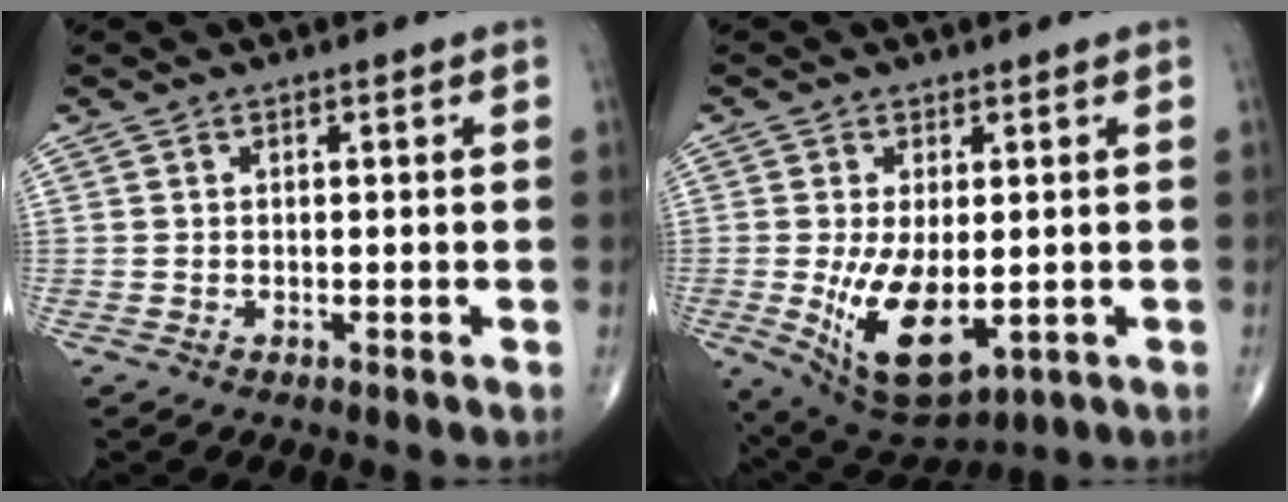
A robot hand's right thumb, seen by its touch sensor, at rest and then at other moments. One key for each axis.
{"total": 12.3, "fx": -2.1, "fy": 6.1, "fz": 10.5, "tx": -0.175, "ty": -0.021, "tz": -0.013}